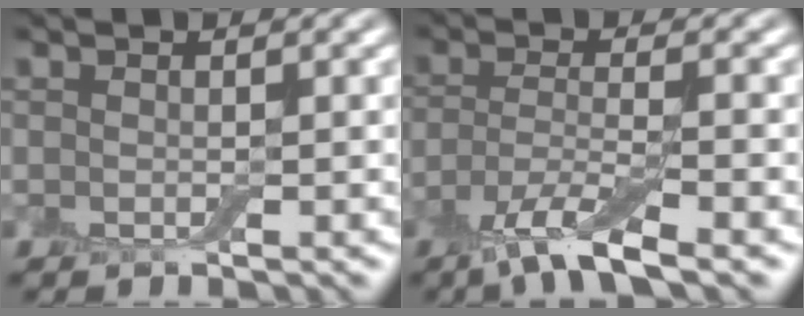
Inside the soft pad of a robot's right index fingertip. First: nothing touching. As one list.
[{"total": 5.4, "force": [-3.5, 1.1, 4.0], "torque": [-0.078, -0.008, -0.076]}]